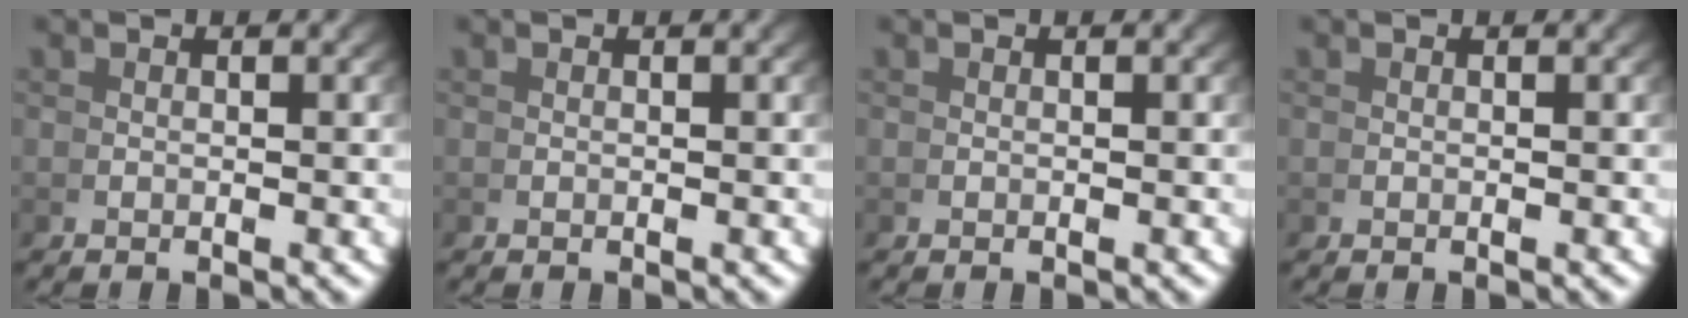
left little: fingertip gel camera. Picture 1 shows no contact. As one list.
[{"total": 0.0}, {"total": 0.0}, {"total": 0.0}]